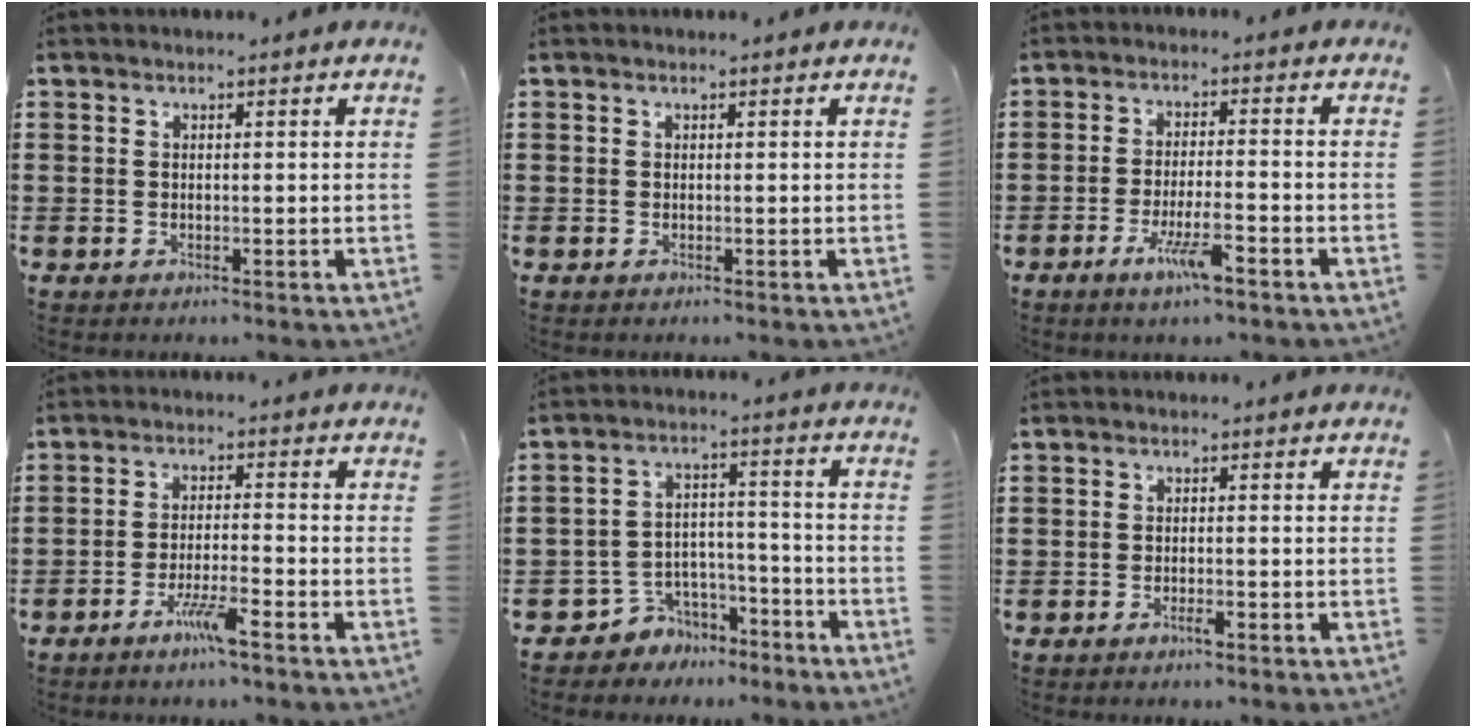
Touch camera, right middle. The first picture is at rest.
{"total": 0.0}
{"total": 5.6, "force": [-3.2, 0.8, 4.5], "torque": [-0.090, -0.008, -0.058]}
{"total": 4.7, "force": [-3.2, 0.2, 3.4], "torque": [-0.069, -0.006, -0.059]}
{"total": 5.1, "force": [-4.5, 2.3, 0.0], "torque": [-0.018, 0.006, -0.094]}
{"total": 1.5, "force": [-1.0, 0.2, 1.1], "torque": [-0.021, -0.004, -0.017]}